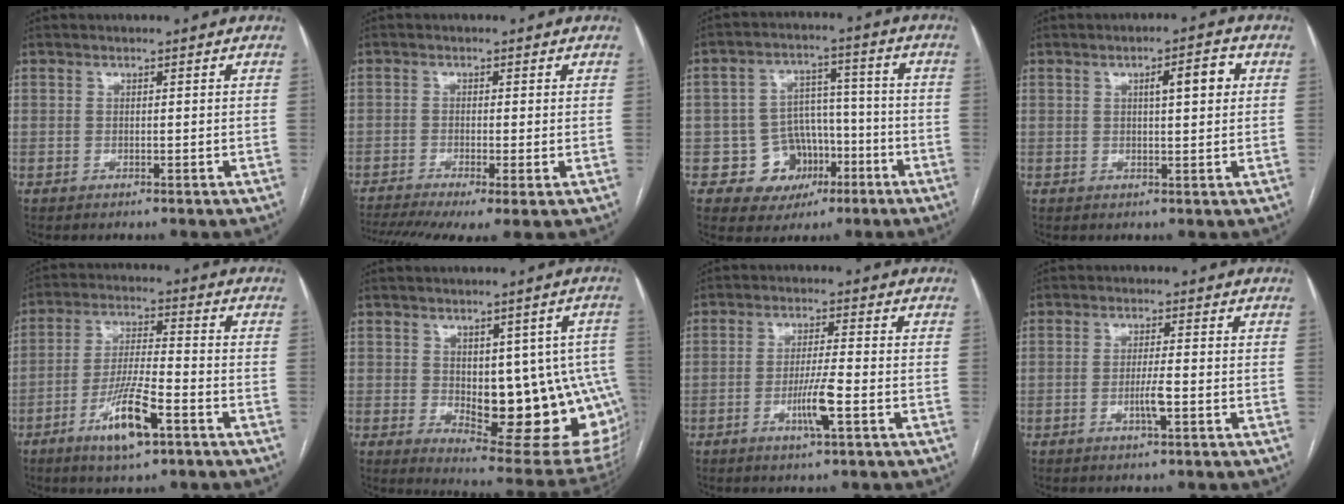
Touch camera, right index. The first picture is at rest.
{"total": 10.0, "force": [-6.2, 2.0, 7.6], "torque": [-0.139, -0.009, -0.101]}
{"total": 8.7, "force": [-3.3, 7.8, 1.8], "torque": [-0.010, 0.029, -0.039]}
{"total": 4.7, "force": [1.3, 0.9, 4.4], "torque": [-0.068, 0.009, 0.019]}
{"total": 10.1, "force": [-5.3, 1.5, 8.4], "torque": [-0.164, -0.010, -0.095]}
{"total": 18.3, "force": [-1.5, 7.0, 16.8], "torque": [-0.148, 0.009, 0.008]}
{"total": 3.8, "force": [-1.4, 0.1, 3.5], "torque": [-0.066, -0.005, -0.026]}
{"total": 3.0, "force": [-1.0, 0.0, 2.8], "torque": [-0.055, -0.004, -0.019]}